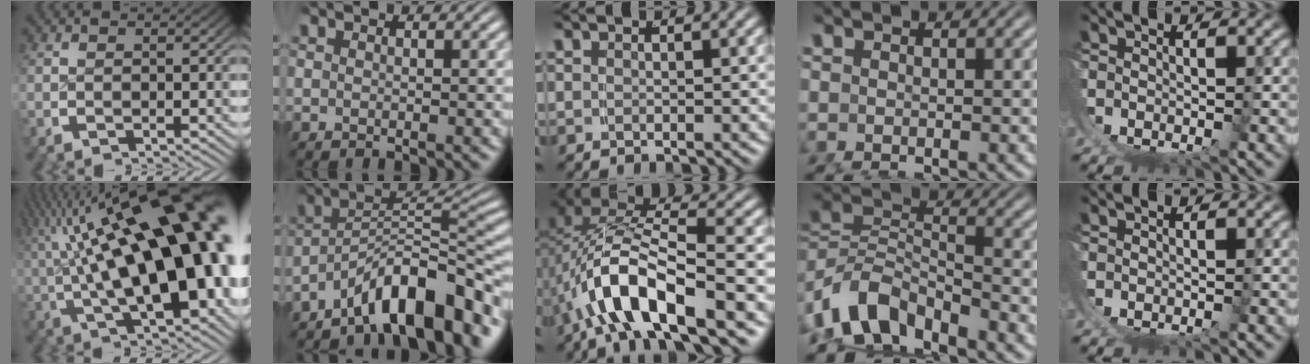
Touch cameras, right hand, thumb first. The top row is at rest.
{"thumb": {"total": 18.8, "force": [1.7, 8.8, 16.5], "torque": [-0.238, -0.010, 0.036]}, "index": {"total": 9.6, "force": [-4.5, 4.3, 7.2], "torque": [-0.125, -0.025, -0.064]}, "middle": {"total": 8.3, "force": [-1.5, 4.1, 7.0], "torque": [-0.159, -0.024, -0.013]}, "ring": {"total": 7.8, "force": [-3.3, 5.5, 4.4], "torque": [-0.094, -0.038, -0.047]}}